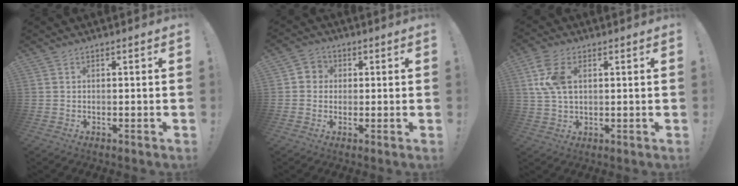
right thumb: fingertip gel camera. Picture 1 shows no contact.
{"total": 4.0, "force": [-0.4, 3.8, 1.2], "torque": [-0.020, 0.011, -0.008]}
{"total": 9.2, "force": [2.6, 5.5, 6.9], "torque": [-0.148, 0.006, 0.051]}